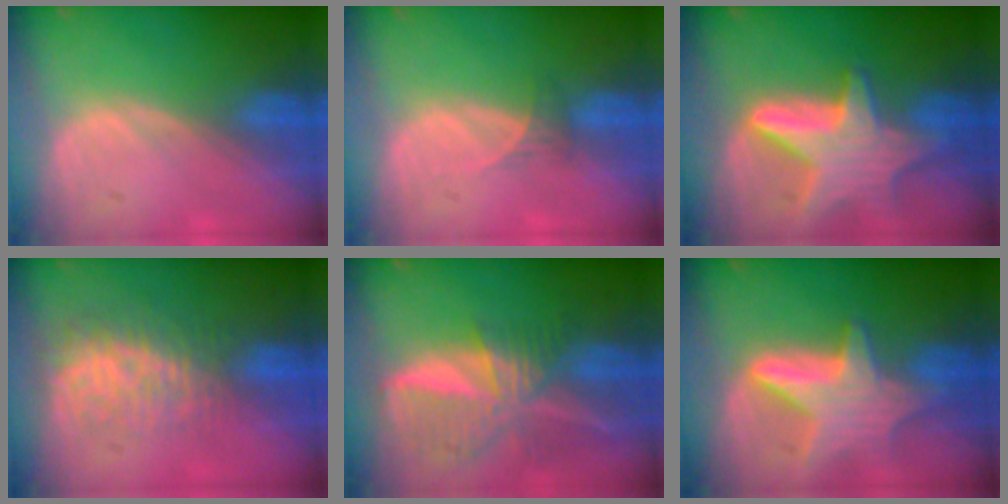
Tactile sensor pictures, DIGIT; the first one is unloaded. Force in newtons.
{"total": 1.6, "press": 1.3, "slide": 0.9}
{"total": 9.1, "press": 9.1, "slide": 0.8}
{"total": 8.6, "press": 7.4, "slide": 4.4}
{"total": 9.5, "press": 8.4, "slide": 4.6}
{"total": 8.1, "press": 8.0, "slide": 0.6}